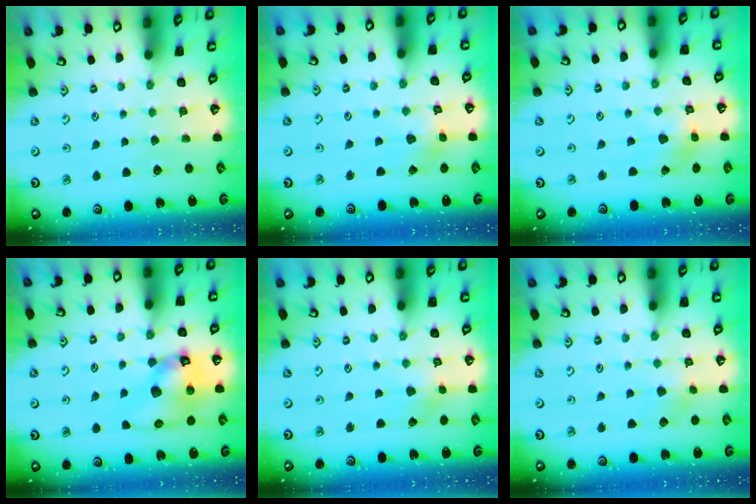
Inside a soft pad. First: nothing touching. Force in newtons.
{"total": 2.7, "press": 2.6, "slide": 0.3}
{"total": 2.6, "press": 2.6, "slide": 0.5}
{"total": 12.9, "press": 12.8, "slide": 1.8}
{"total": 2.4, "press": 2.4, "slide": 0.2}
{"total": 3.4, "press": 3.4, "slide": 0.3}